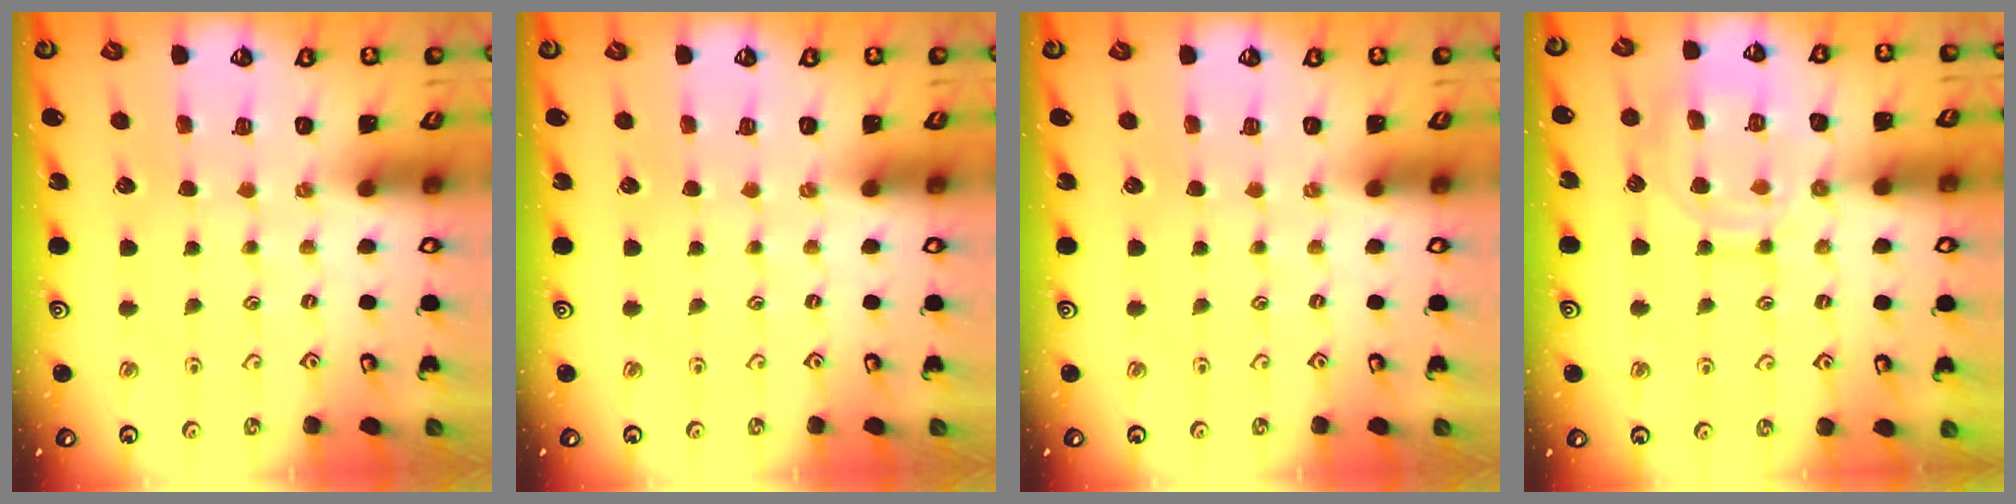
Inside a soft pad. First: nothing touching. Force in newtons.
{"total": 0.0}
{"total": 0.0}
{"total": 12.9, "press": 12.8, "slide": 1.1}